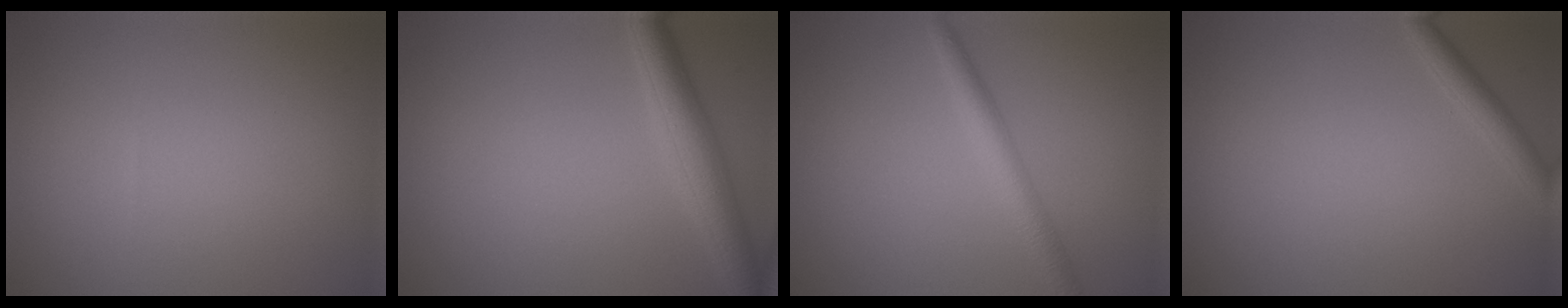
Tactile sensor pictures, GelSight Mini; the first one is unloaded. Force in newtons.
{"total": 4.0, "press": 4.0, "slide": 0.1}
{"total": 2.7, "press": 2.7, "slide": 0.1}
{"total": 1.8, "press": 1.7, "slide": 0.1}